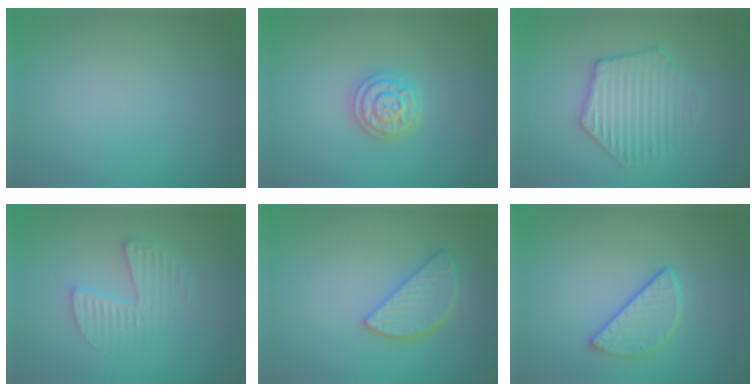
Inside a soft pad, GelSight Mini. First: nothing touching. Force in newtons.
{"total": 3.4, "press": 3.3, "slide": 0.5}
{"total": 3.8, "press": 3.8, "slide": 0.7}
{"total": 2.7, "press": 2.7, "slide": 0.3}
{"total": 3.6, "press": 3.1, "slide": 1.9}
{"total": 2.9, "press": 2.6, "slide": 1.3}